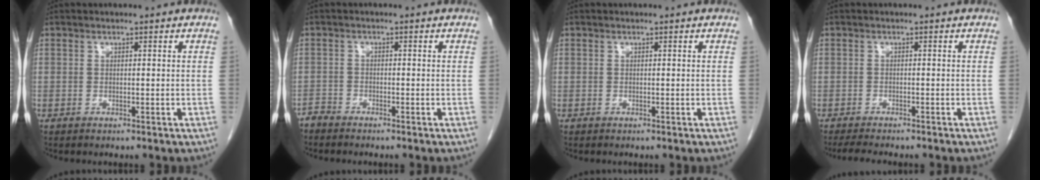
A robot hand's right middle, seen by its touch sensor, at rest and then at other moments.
{"total": 1.5, "force": [-1.4, 0.0, -0.2], "torque": [0.010, -0.004, -0.029]}
{"total": 0.0}
{"total": 5.7, "force": [-4.9, 0.9, 2.8], "torque": [-0.039, -0.011, -0.069]}